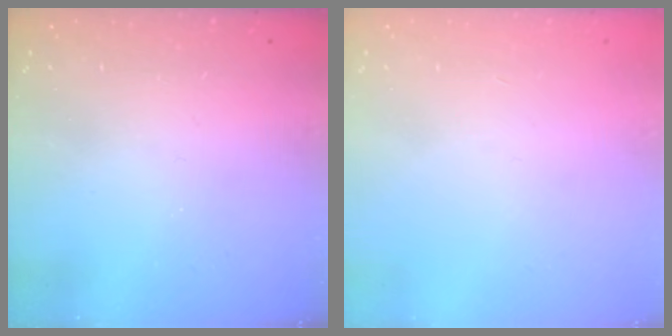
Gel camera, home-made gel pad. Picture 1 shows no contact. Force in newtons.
{"total": 0.0}